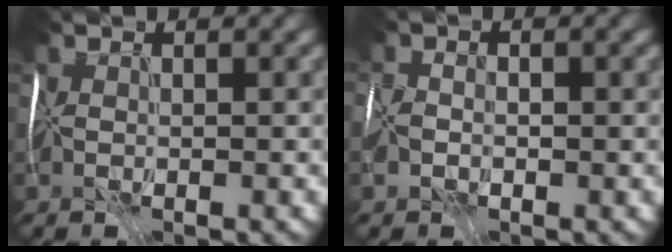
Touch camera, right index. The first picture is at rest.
{"total": 1.8, "force": [-1.1, 1.1, 0.8], "torque": [-0.015, 0.000, -0.019]}